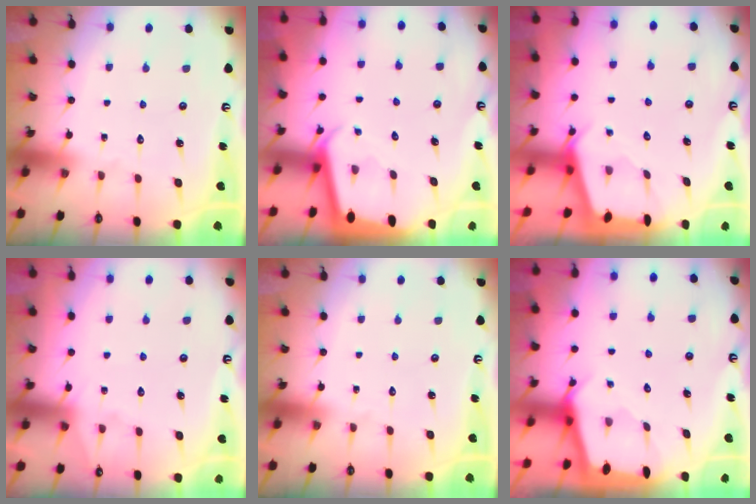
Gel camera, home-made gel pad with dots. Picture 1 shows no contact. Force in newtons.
{"total": 2.2, "press": 2.2, "slide": 0.1}
{"total": 2.5, "press": 2.5, "slide": 0.2}
{"total": 4.4, "press": 4.4, "slide": 0.6}
{"total": 0.0}
{"total": 2.1, "press": 2.1, "slide": 0.2}